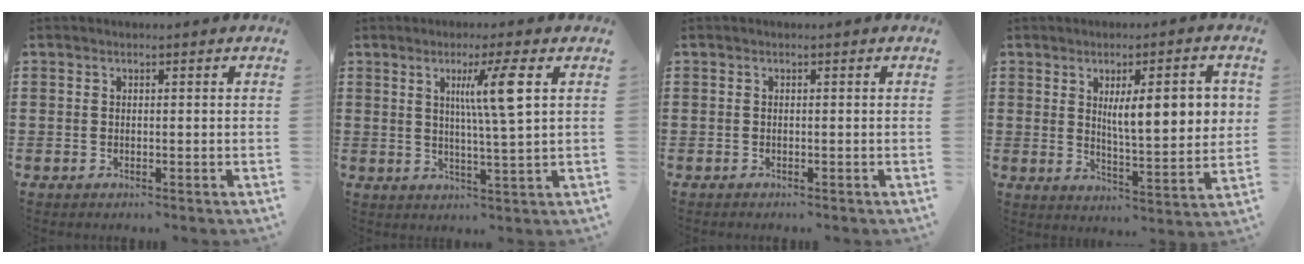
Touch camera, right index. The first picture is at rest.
{"total": 6.8, "force": [2.3, -0.3, 6.5], "torque": [-0.130, -0.002, 0.030]}
{"total": 0.0}
{"total": 8.9, "force": [2.6, 2.3, 8.2], "torque": [-0.135, -0.002, 0.037]}